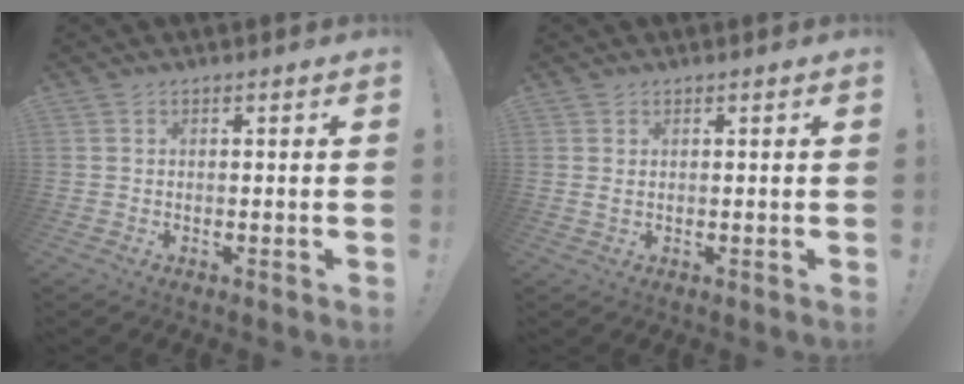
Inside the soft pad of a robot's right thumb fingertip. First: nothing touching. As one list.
[{"total": 1.0, "force": [0.5, 0.3, 0.9], "torque": [-0.016, 0.001, 0.008]}]